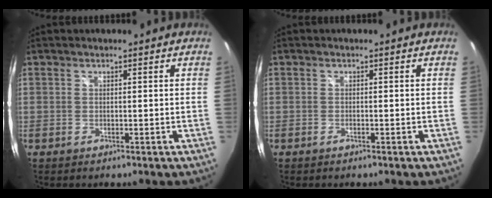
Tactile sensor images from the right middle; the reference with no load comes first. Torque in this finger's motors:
{"motor_torque": [1.99, -0.15, 0.05, 0.01]}